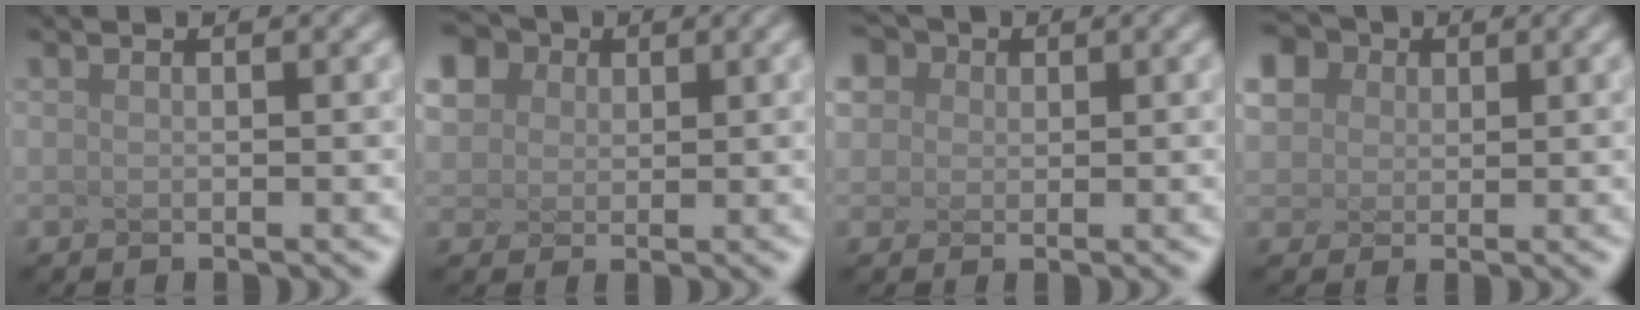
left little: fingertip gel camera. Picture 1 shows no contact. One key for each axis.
{"total": 4.5, "fx": 2.3, "fy": 3.6, "fz": 1.5, "tx": -0.098, "ty": 0.016, "tz": 0.074}
{"total": 2.6, "fx": 1.6, "fy": 2.0, "fz": 0.5, "tx": -0.058, "ty": 0.007, "tz": 0.061}
{"total": 3.5, "fx": 1.7, "fy": 2.9, "fz": 1.0, "tx": -0.084, "ty": 0.015, "tz": 0.059}